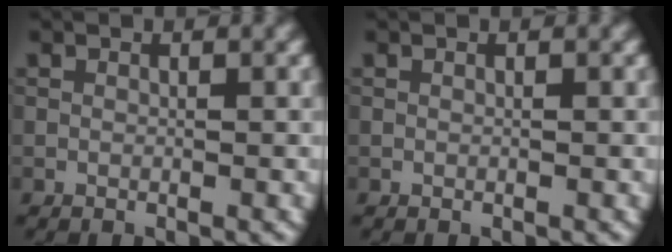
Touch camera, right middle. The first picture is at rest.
{"total": 0.0}